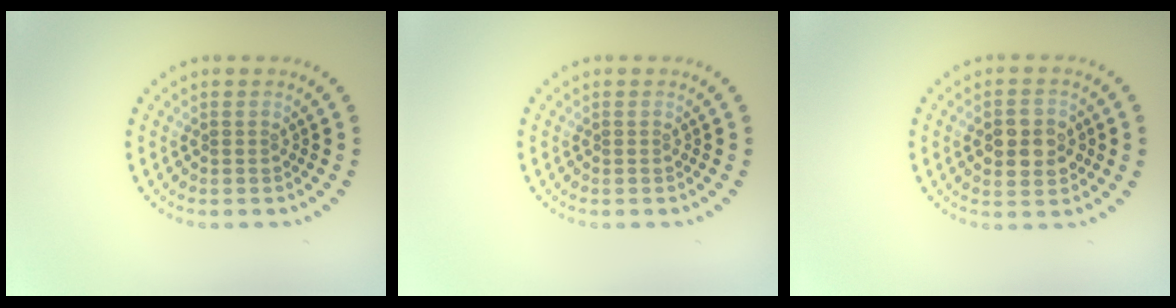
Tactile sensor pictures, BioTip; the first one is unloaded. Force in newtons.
{"total": 0.0}
{"total": 3.9, "press": 3.9, "slide": 0.1}